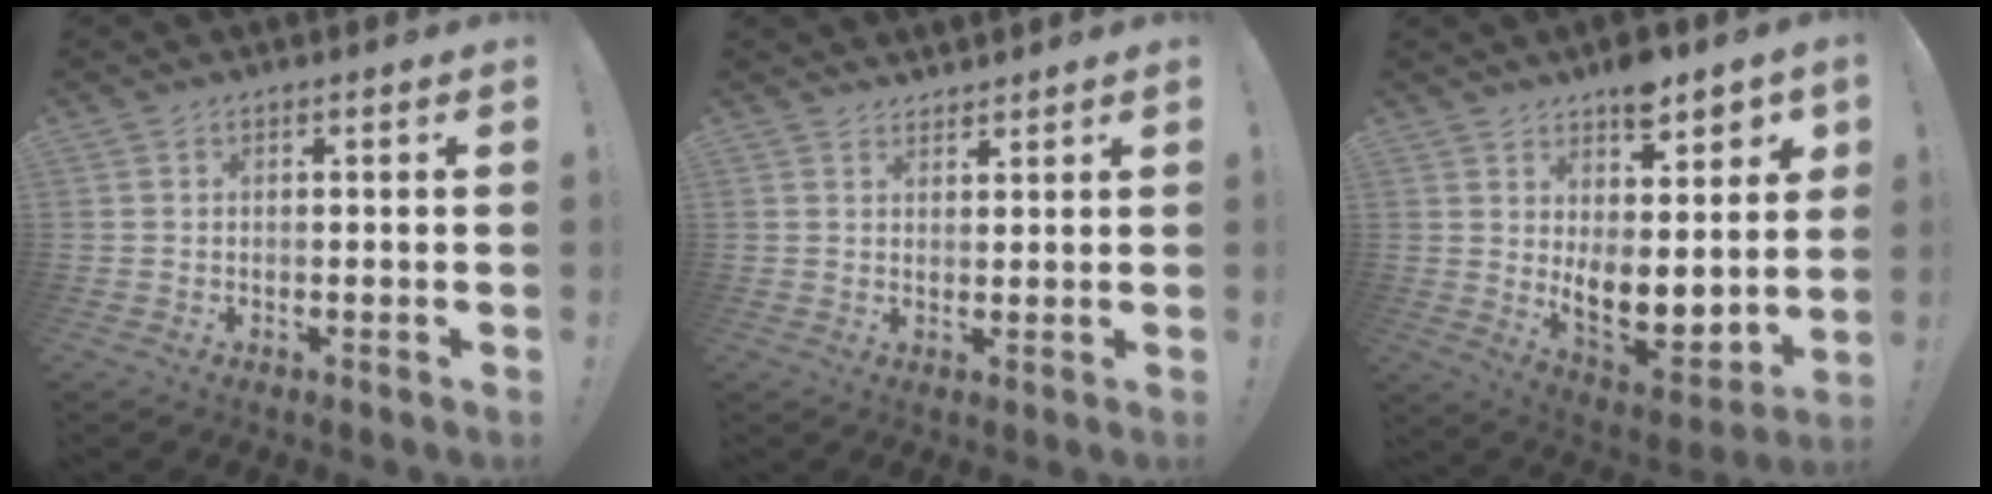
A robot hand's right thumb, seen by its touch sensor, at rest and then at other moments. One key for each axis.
{"total": 2.1, "fx": 2.0, "fy": 0.5, "fz": -0.4, "tx": 0.013, "ty": -0.016, "tz": 0.037}
{"total": 14.7, "fx": 4.4, "fy": 8.7, "fz": 10.9, "tx": -0.141, "ty": -0.042, "tz": 0.080}